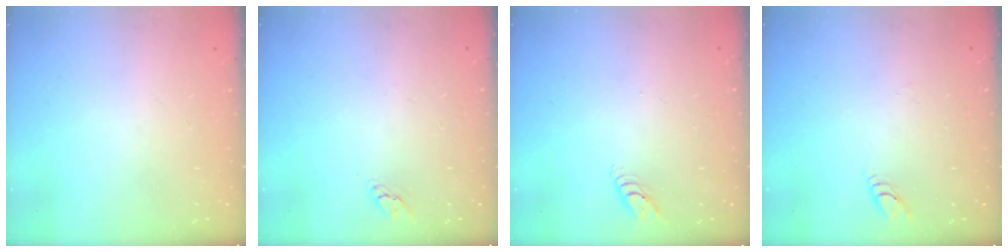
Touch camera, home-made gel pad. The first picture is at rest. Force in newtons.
{"total": 2.9, "press": 2.9, "slide": 0.2}
{"total": 3.6, "press": 3.5, "slide": 0.3}
{"total": 2.7, "press": 2.7, "slide": 0.3}